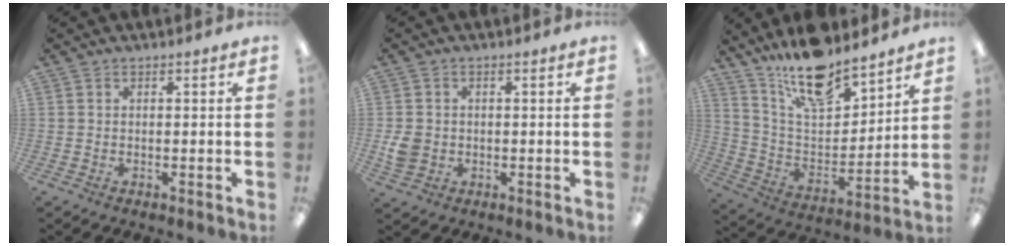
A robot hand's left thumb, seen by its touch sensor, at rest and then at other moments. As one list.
[{"total": 4.3, "force": [-0.4, 3.9, 1.9], "torque": [-0.032, 0.002, -0.007]}, {"total": 16.6, "force": [13.8, 5.6, 7.3], "torque": [-0.142, -0.088, 0.245]}]